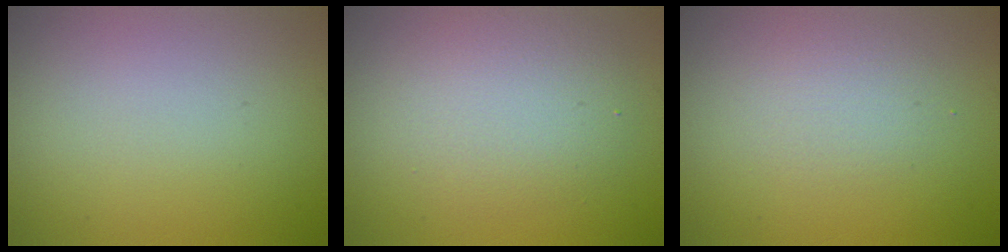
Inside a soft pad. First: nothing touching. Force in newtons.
{"total": 3.7, "press": 3.7, "slide": 0.2}
{"total": 1.6, "press": 1.6, "slide": 0.1}